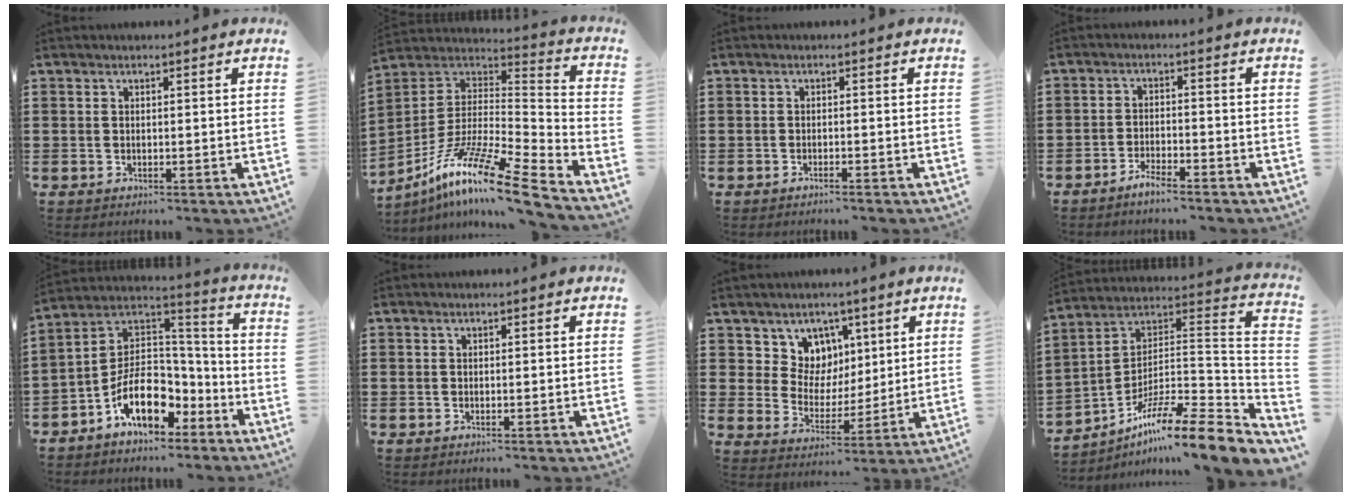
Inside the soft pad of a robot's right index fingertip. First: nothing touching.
{"total": 14.5, "force": [-10.0, 1.4, 10.4], "torque": [-0.193, 0.017, -0.189]}
{"total": 0.9, "force": [-0.8, -0.2, 0.3], "torque": [-0.006, 0.000, -0.016]}
{"total": 2.7, "force": [-2.5, 0.1, 0.8], "torque": [-0.016, 0.005, -0.049]}
{"total": 11.0, "force": [-5.1, 6.7, 7.1], "torque": [-0.145, 0.004, -0.095]}
{"total": 0.0}
{"total": 7.1, "force": [3.8, 6.0, 0.4], "torque": [-0.045, -0.020, 0.070]}
{"total": 11.2, "force": [-8.6, 0.0, 7.1], "torque": [-0.114, -0.001, -0.171]}